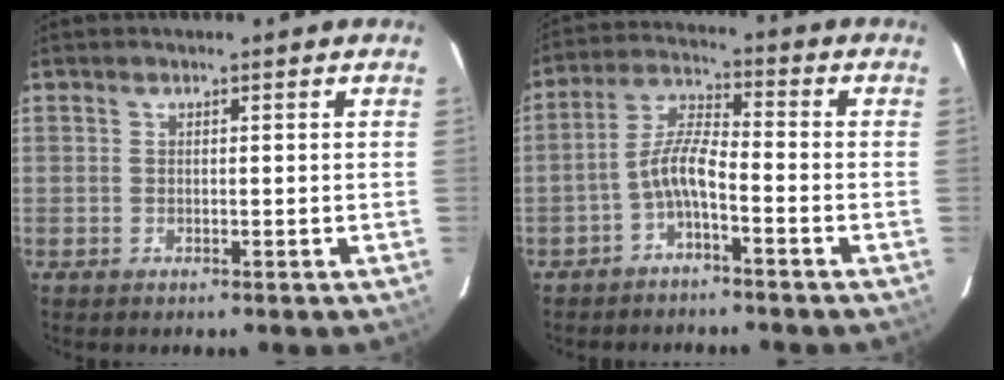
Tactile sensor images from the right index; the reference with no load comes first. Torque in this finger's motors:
{"motor_torque": [0.78, -0.54, 0.55, 0.14]}